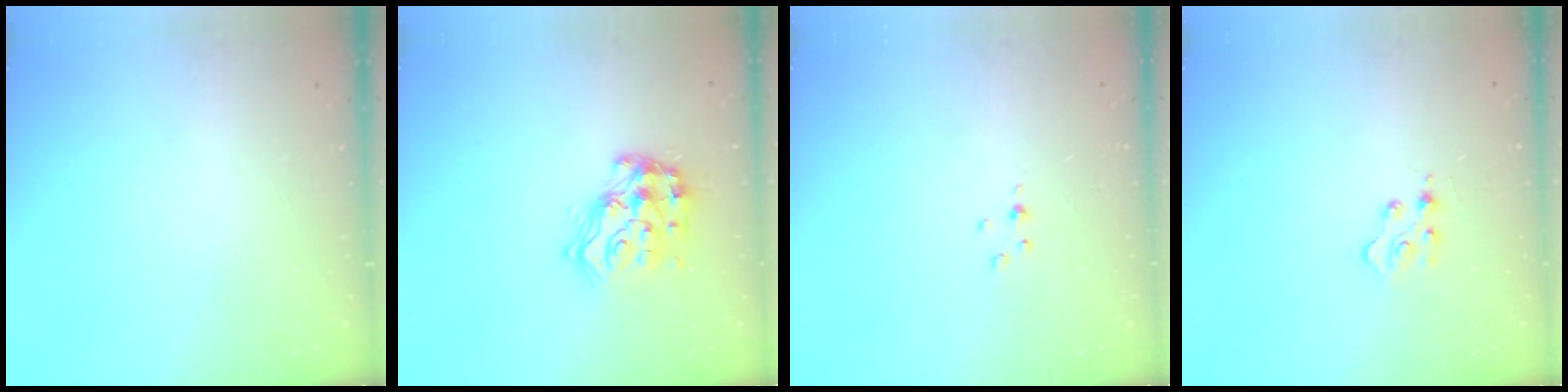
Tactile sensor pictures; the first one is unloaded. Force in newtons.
{"total": 16.1, "press": 16.1, "slide": 1.1}
{"total": 2.2, "press": 2.2, "slide": 0.4}
{"total": 3.5, "press": 3.4, "slide": 0.6}